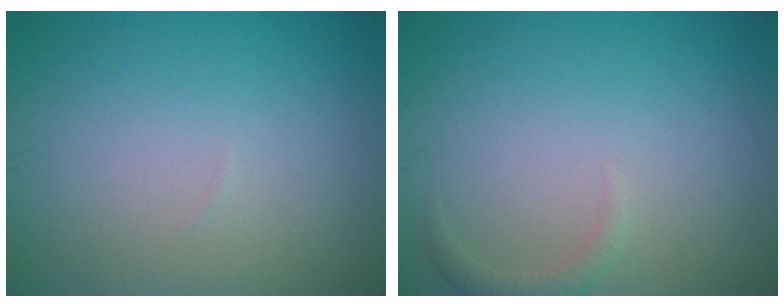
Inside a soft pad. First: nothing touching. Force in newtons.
{"total": 1.3, "press": 1.2, "slide": 0.2}